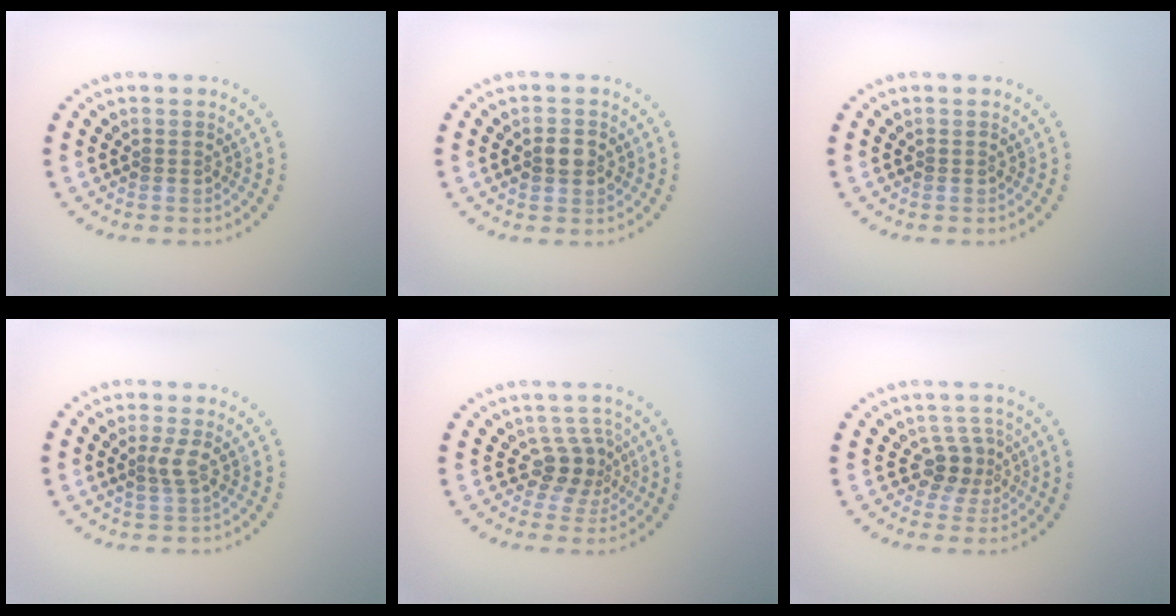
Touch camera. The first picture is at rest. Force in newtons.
{"total": 2.5, "press": 2.5, "slide": 0.1}
{"total": 0.0}
{"total": 1.6, "press": 1.2, "slide": 1.0}
{"total": 2.5, "press": 1.8, "slide": 1.8}
{"total": 2.4, "press": 1.7, "slide": 1.7}